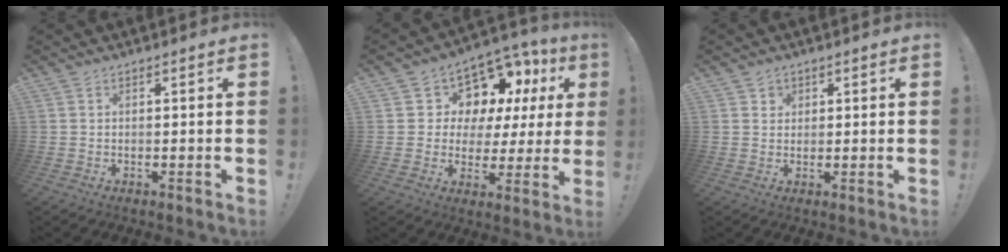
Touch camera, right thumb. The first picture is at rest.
{"total": 9.1, "force": [5.3, 6.7, 3.1], "torque": [-0.051, -0.056, 0.105]}
{"total": 2.0, "force": [1.2, 1.5, 0.2], "torque": [0.002, -0.010, 0.020]}